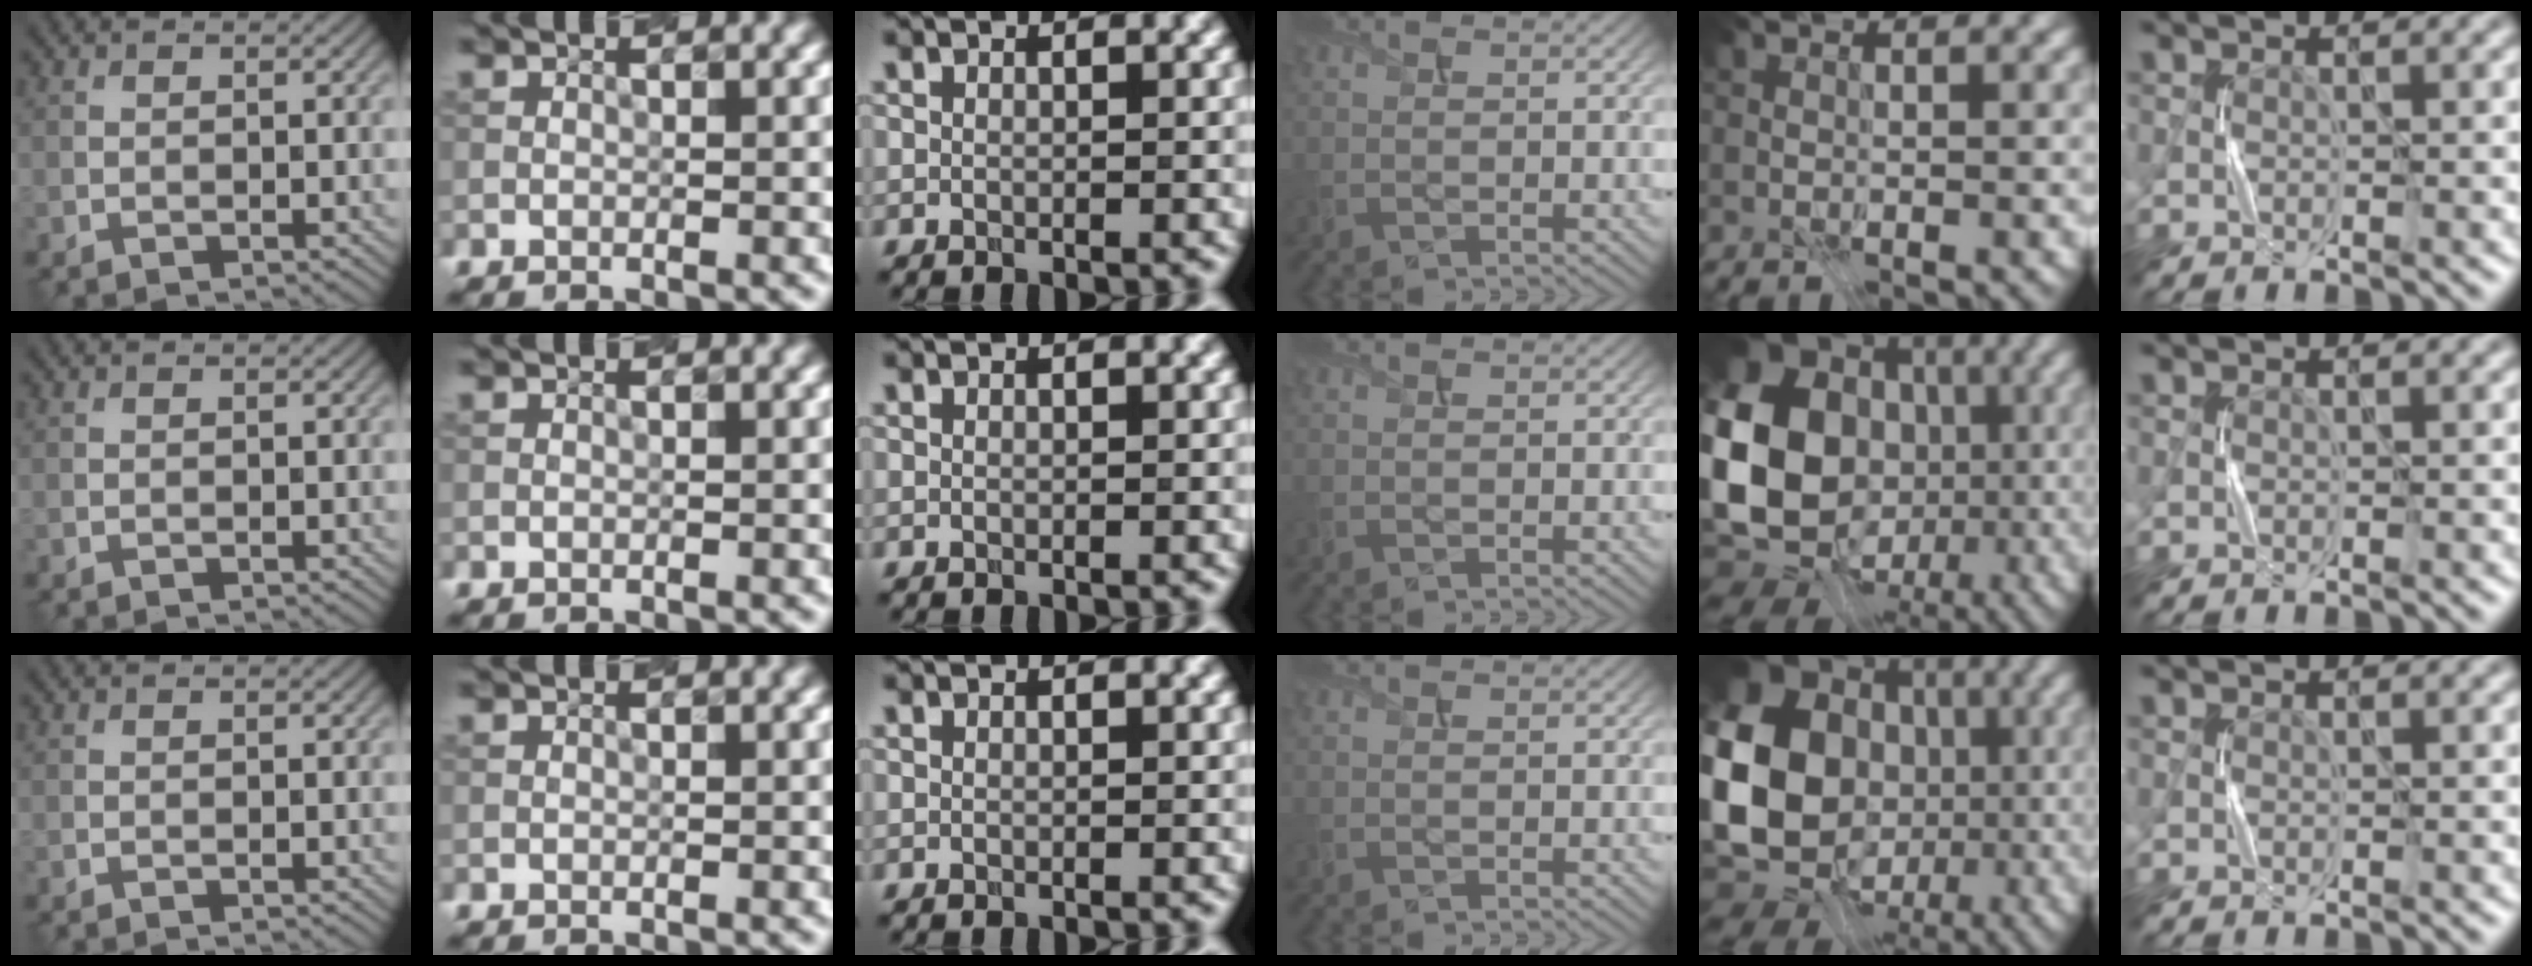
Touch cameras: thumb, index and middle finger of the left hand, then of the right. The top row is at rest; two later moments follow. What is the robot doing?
{"motion": "press", "object": "sticker"}